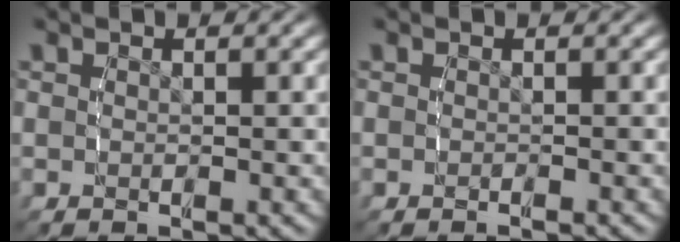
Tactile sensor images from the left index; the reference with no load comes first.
{"total": 0.6, "force": [-0.5, -0.1, 0.1], "torque": [0.001, 0.004, -0.011]}